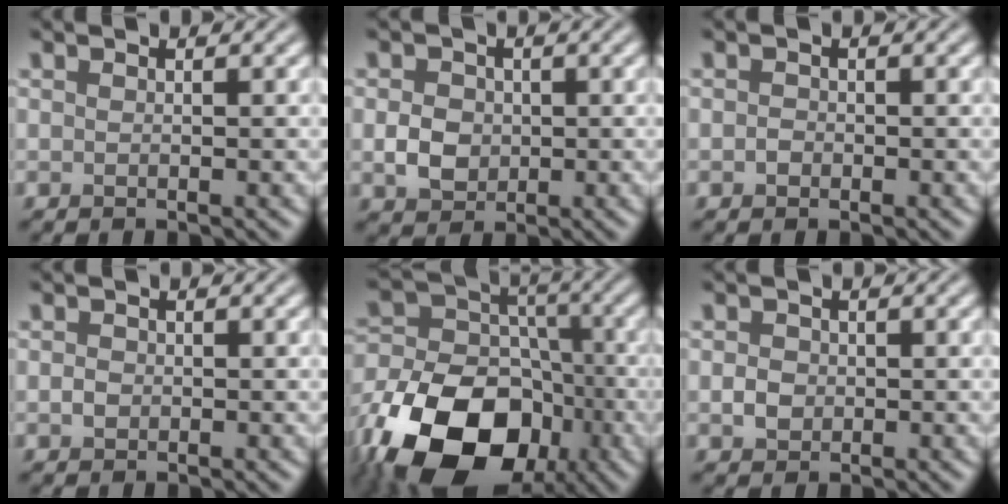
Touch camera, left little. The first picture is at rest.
{"total": 2.8, "force": [-0.2, 2.4, 1.5], "torque": [-0.030, -0.001, -0.006]}
{"total": 0.7, "force": [-0.2, 0.6, 0.3], "torque": [-0.005, -0.002, -0.007]}
{"total": 0.9, "force": [-0.1, 0.7, 0.5], "torque": [-0.010, -0.001, -0.005]}
{"total": 18.6, "force": [-9.7, 12.9, 9.1], "torque": [-0.174, -0.036, -0.169]}
{"total": 1.6, "force": [-0.1, 1.4, 0.8], "torque": [-0.013, -0.001, -0.006]}